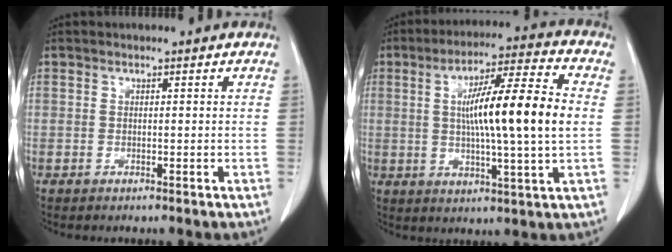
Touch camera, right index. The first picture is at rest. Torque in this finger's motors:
{"motor_torque": [1.26, -0.12, 0.72, 0.21]}